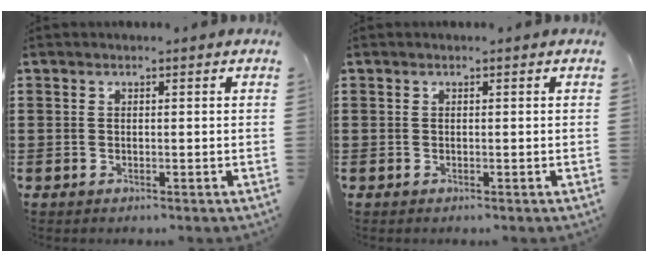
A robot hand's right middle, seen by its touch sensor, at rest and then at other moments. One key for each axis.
{"total": 0.0}